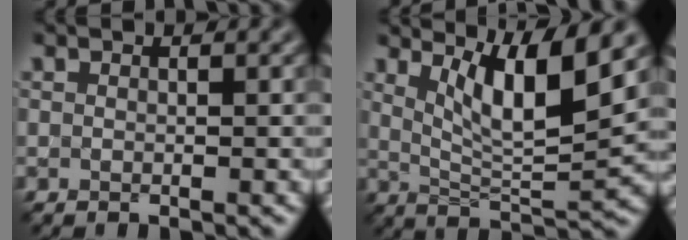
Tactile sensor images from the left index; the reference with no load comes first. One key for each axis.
{"total": 7.3, "fx": 3.6, "fy": 1.6, "fz": 6.2, "tx": -0.100, "ty": -0.010, "tz": 0.066}